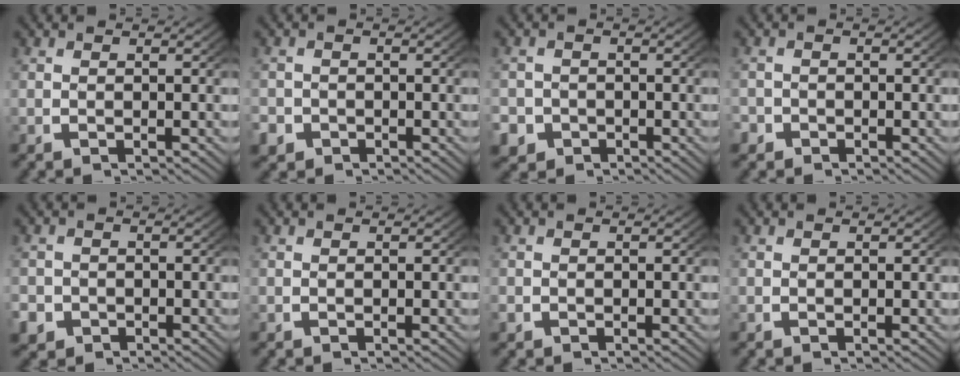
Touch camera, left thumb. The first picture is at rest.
{"total": 3.1, "force": [-2.0, 2.4, 0.4], "torque": [-0.020, -0.024, -0.027]}
{"total": 5.1, "force": [-2.9, 4.1, 1.1], "torque": [-0.032, -0.035, -0.040]}
{"total": 1.8, "force": [-1.4, 1.2, -0.1], "torque": [-0.002, -0.014, -0.023]}
{"total": 3.9, "force": [-2.2, 3.2, 0.8], "torque": [-0.028, -0.029, -0.029]}
{"total": 0.0}
{"total": 0.8, "force": [-0.4, 0.7, 0.1], "torque": [-0.009, -0.007, -0.006]}
{"total": 0.0}